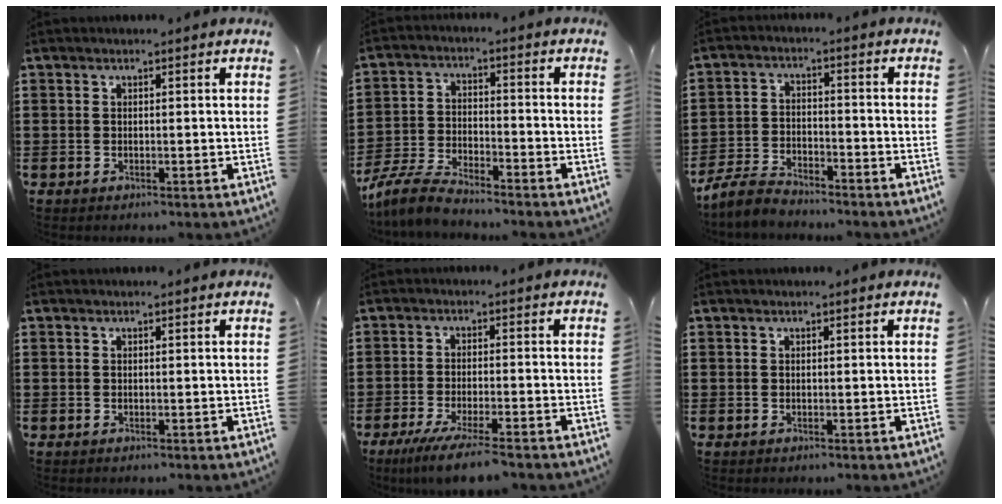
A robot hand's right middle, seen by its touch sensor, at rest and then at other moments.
{"total": 6.2, "force": [-5.8, 0.8, 2.2], "torque": [-0.060, 0.000, -0.116]}
{"total": 4.9, "force": [-4.6, 1.1, 1.3], "torque": [-0.045, 0.000, -0.098]}
{"total": 0.0}
{"total": 5.3, "force": [-4.4, -0.1, 3.0], "torque": [-0.062, -0.019, -0.081]}
{"total": 0.0}